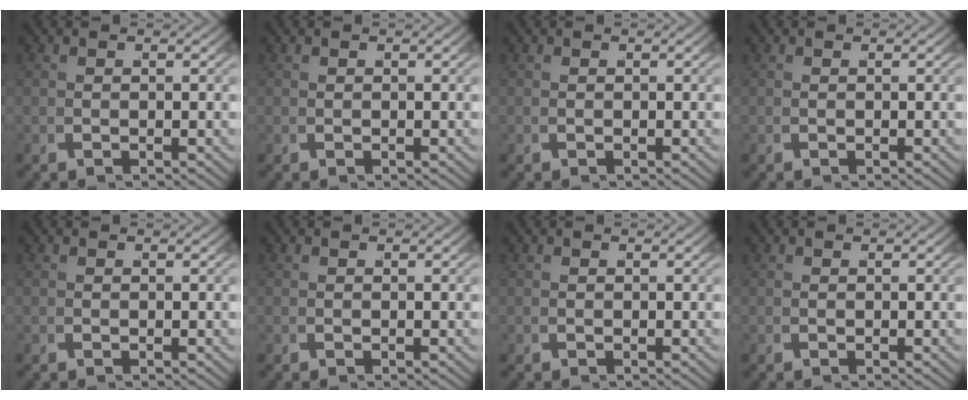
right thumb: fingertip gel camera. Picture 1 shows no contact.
{"total": 0.0}
{"total": 0.0}
{"total": 0.0}
{"total": 0.0}
{"total": 0.0}
{"total": 0.0}
{"total": 0.0}